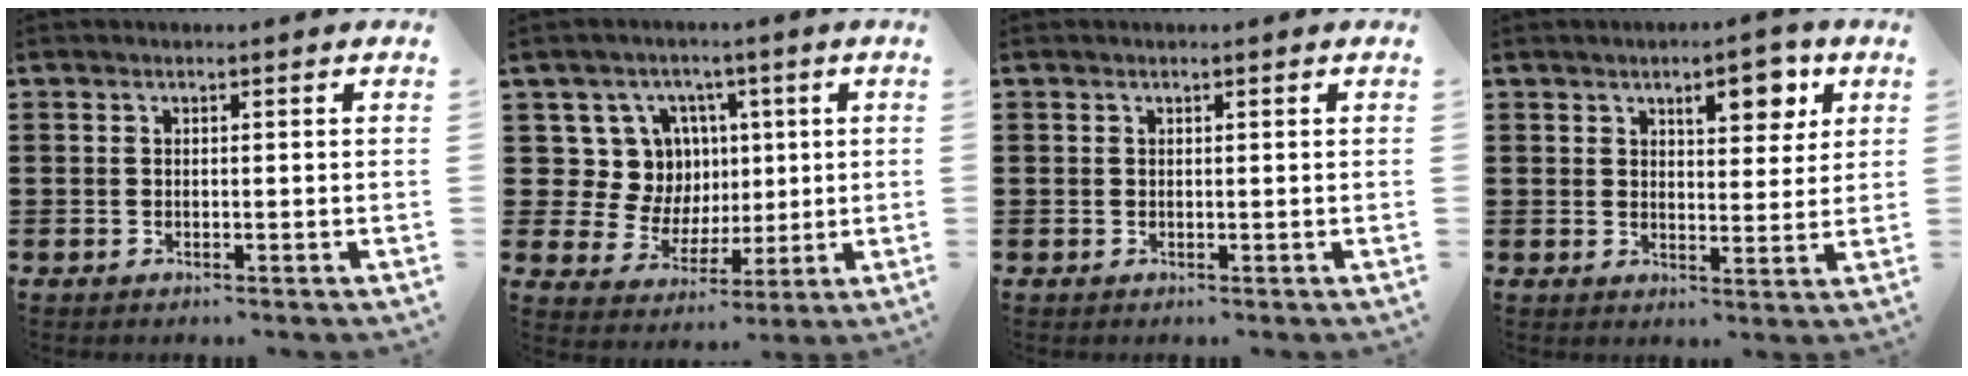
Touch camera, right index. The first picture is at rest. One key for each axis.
{"total": 9.8, "fx": 2.9, "fy": 9.1, "fz": 2.5, "tx": -0.065, "ty": -0.010, "tz": 0.061}
{"total": 0.0}
{"total": 6.7, "fx": 3.7, "fy": 2.9, "fz": 4.8, "tx": -0.064, "ty": -0.003, "tz": 0.056}